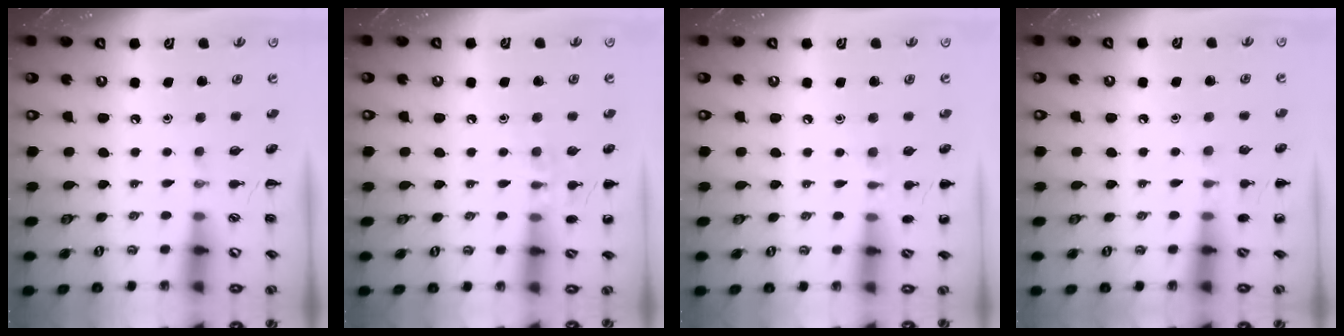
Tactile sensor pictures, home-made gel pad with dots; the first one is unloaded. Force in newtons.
{"total": 6.9, "press": 6.8, "slide": 1.4}
{"total": 6.4, "press": 6.1, "slide": 1.8}
{"total": 5.3, "press": 5.0, "slide": 1.8}